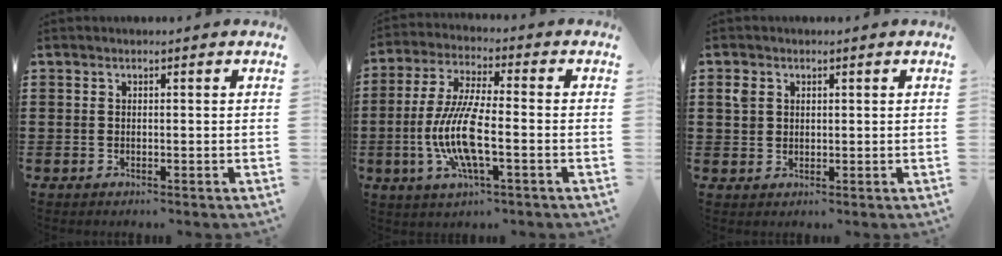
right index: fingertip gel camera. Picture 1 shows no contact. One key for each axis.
{"total": 10.4, "fx": -2.8, "fy": 2.7, "fz": 9.6, "tx": -0.213, "ty": -0.015, "tz": -0.058}
{"total": 2.2, "fx": 1.0, "fy": 1.7, "fz": 0.9, "tx": -0.022, "ty": 0.008, "tz": 0.019}